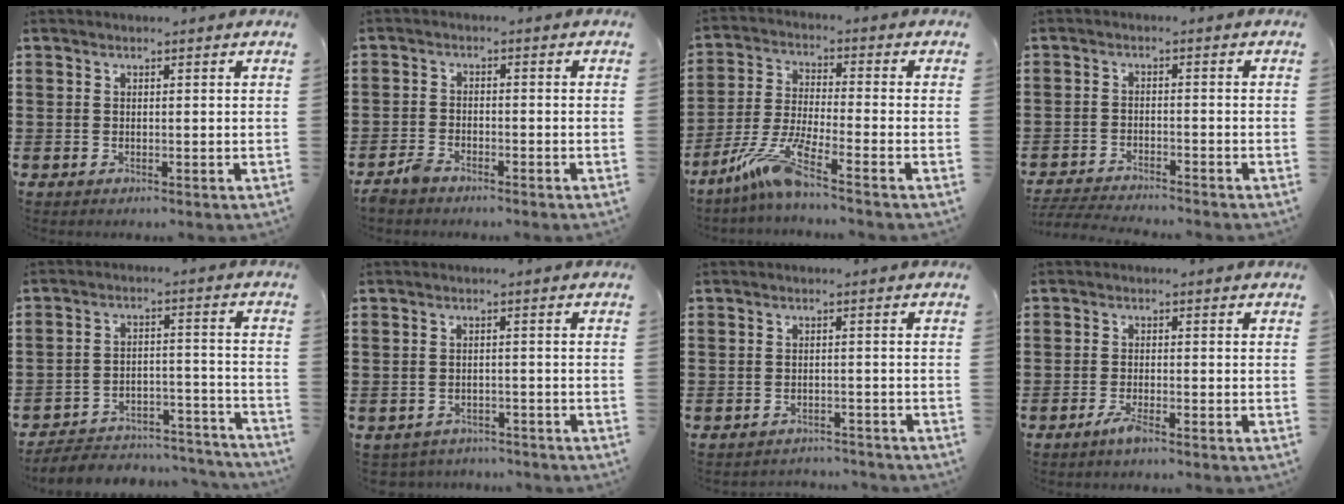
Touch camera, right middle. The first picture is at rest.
{"total": 2.7, "force": [-2.5, 0.6, 0.7], "torque": [-0.029, 0.001, -0.055]}
{"total": 8.4, "force": [-5.8, 0.3, 6.1], "torque": [-0.138, -0.019, -0.115]}
{"total": 3.4, "force": [-3.4, 0.1, 0.5], "torque": [-0.017, -0.002, -0.074]}
{"total": 5.3, "force": [-5.1, 1.3, 1.1], "torque": [-0.025, 0.009, -0.104]}
{"total": 2.0, "force": [-2.0, 0.4, -0.2], "torque": [-0.005, 0.000, -0.046]}
{"total": 2.1, "force": [-2.1, 0.3, -0.3], "torque": [-0.002, 0.001, -0.047]}
{"total": 2.3, "force": [-1.6, 0.2, 1.7], "torque": [-0.035, -0.004, -0.031]}